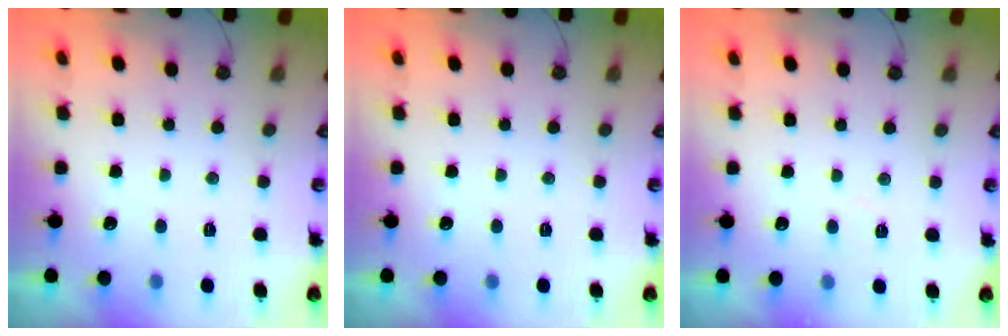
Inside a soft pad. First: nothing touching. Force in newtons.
{"total": 0.0}
{"total": 3.4, "press": 3.4, "slide": 0.5}